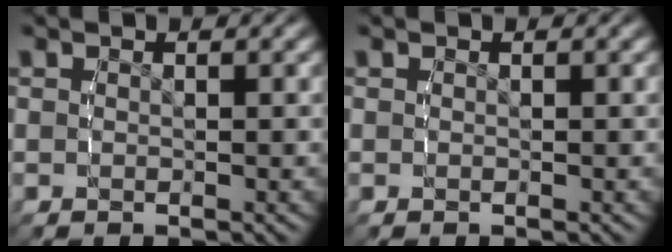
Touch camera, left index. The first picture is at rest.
{"total": 0.0}